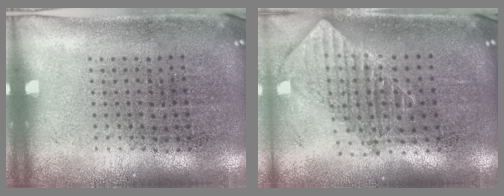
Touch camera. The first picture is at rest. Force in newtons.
{"total": 1.9, "press": 1.5, "slide": 1.2}